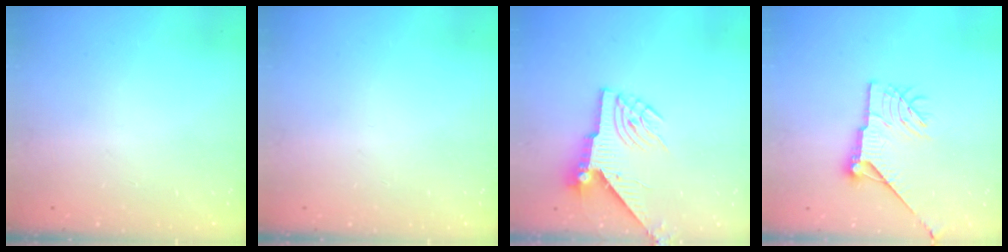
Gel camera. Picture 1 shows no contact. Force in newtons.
{"total": 0.0}
{"total": 6.1, "press": 6.0, "slide": 0.7}
{"total": 13.0, "press": 13.0, "slide": 0.7}